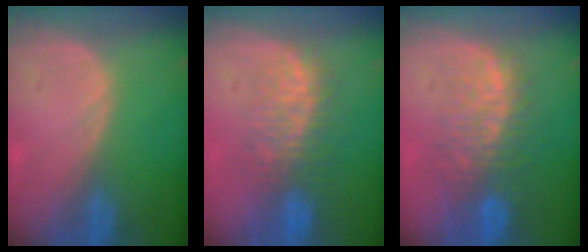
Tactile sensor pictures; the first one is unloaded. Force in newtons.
{"total": 7.9, "press": 7.4, "slide": 2.8}
{"total": 9.5, "press": 8.5, "slide": 4.2}